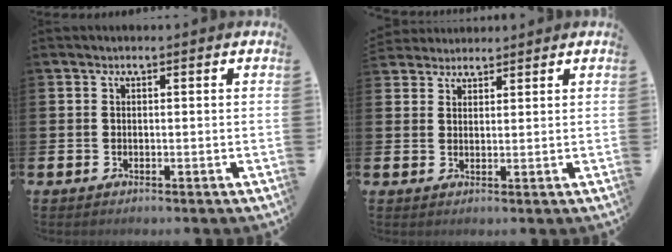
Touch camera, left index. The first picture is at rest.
{"total": 2.9, "force": [2.8, 0.8, -0.3], "torque": [-0.001, -0.008, 0.053]}